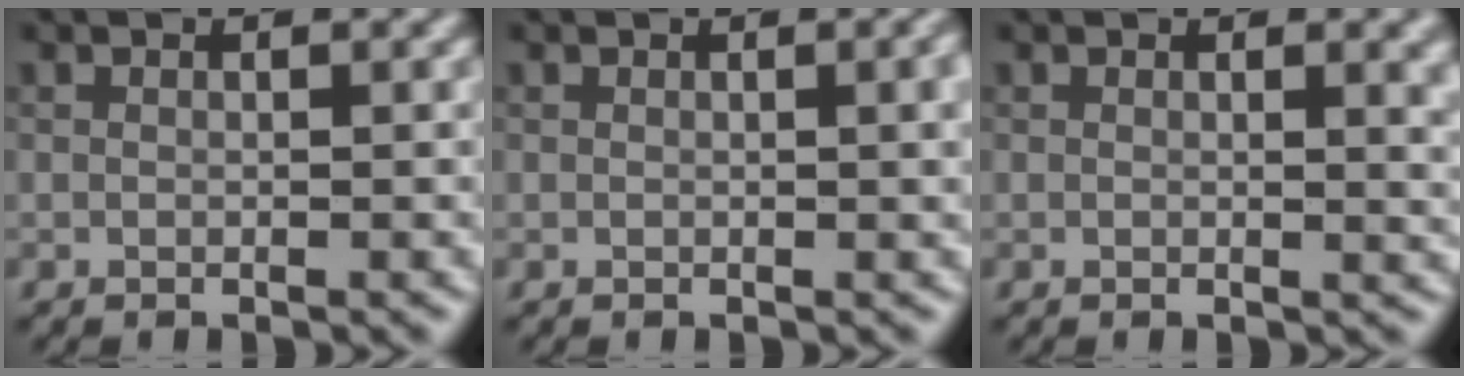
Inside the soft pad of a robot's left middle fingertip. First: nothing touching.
{"total": 2.4, "force": [0.4, 0.7, 2.3], "torque": [-0.023, 0.005, 0.002]}
{"total": 2.3, "force": [0.8, 0.8, 2.0], "torque": [-0.014, 0.001, 0.008]}